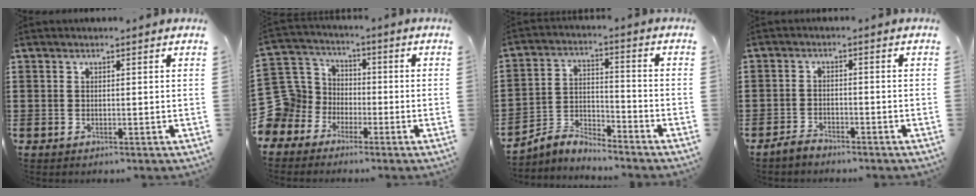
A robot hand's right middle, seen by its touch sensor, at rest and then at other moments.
{"total": 9.9, "force": [-2.1, 9.4, 2.0], "torque": [-0.111, -0.001, -0.043]}
{"total": 5.2, "force": [-5.0, 1.1, 1.1], "torque": [-0.034, 0.000, -0.104]}
{"total": 2.3, "force": [-2.1, 0.6, 0.3], "torque": [-0.012, 0.007, -0.045]}